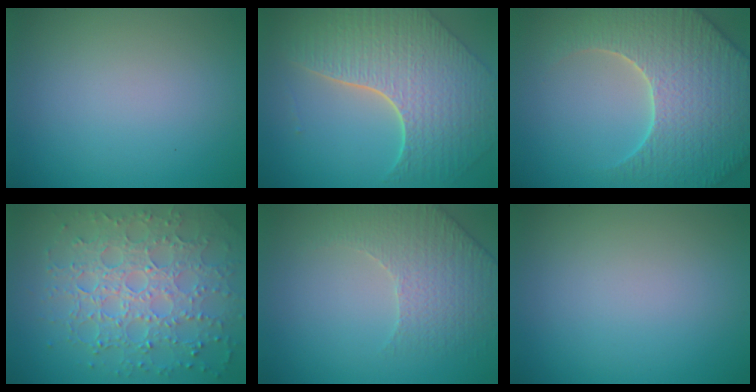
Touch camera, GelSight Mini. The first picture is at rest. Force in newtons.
{"total": 8.3, "press": 5.9, "slide": 5.7}
{"total": 7.5, "press": 7.2, "slide": 2.1}
{"total": 7.8, "press": 5.7, "slide": 5.4}
{"total": 2.6, "press": 2.4, "slide": 1.0}
{"total": 0.0}